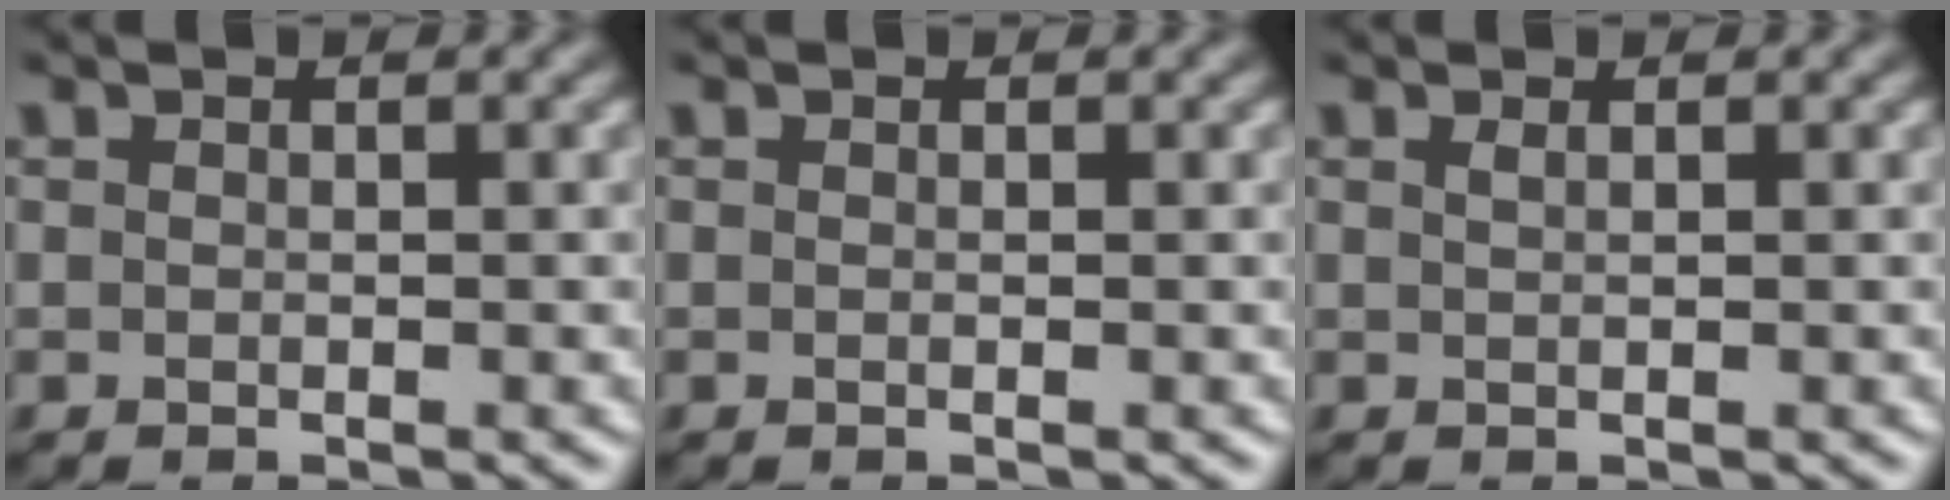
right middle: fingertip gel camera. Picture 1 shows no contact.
{"total": 0.0}
{"total": 0.7, "force": [0.4, 0.3, 0.6], "torque": [-0.007, 0.003, 0.005]}